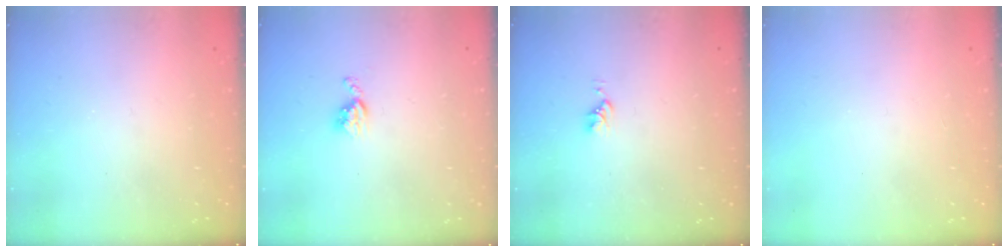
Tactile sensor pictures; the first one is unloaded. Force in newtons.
{"total": 5.1, "press": 5.1, "slide": 0.7}
{"total": 3.0, "press": 3.0, "slide": 0.4}
{"total": 0.0}